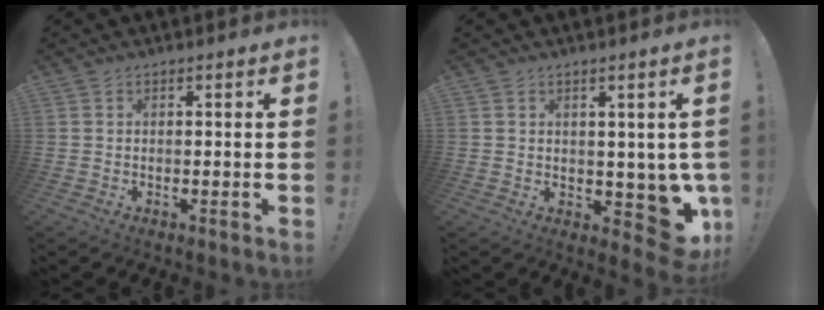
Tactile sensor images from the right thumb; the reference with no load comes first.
{"total": 8.0, "force": [-0.5, 5.5, 5.8], "torque": [-0.045, -0.010, 0.006]}